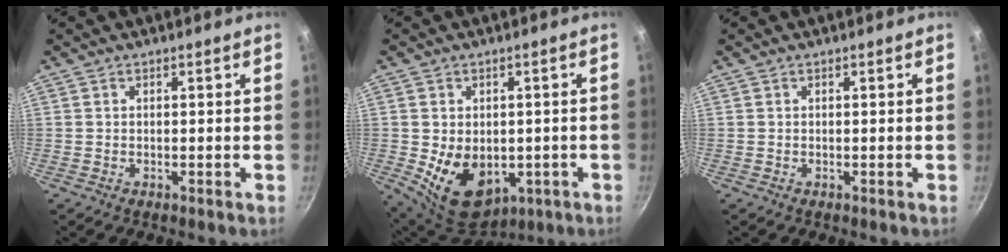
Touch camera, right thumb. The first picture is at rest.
{"total": 12.2, "force": [-2.1, 8.7, 8.3], "torque": [-0.109, -0.010, -0.005]}
{"total": 0.0}